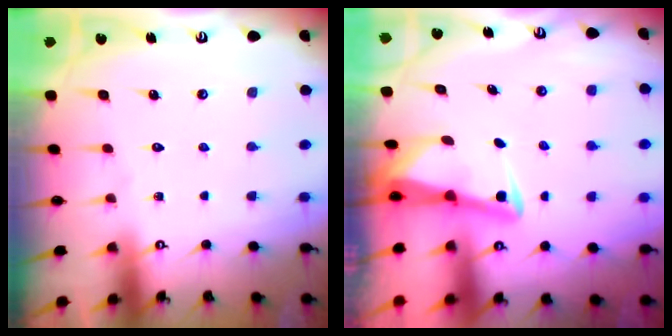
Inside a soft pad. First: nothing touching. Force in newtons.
{"total": 3.0, "press": 3.0, "slide": 0.4}